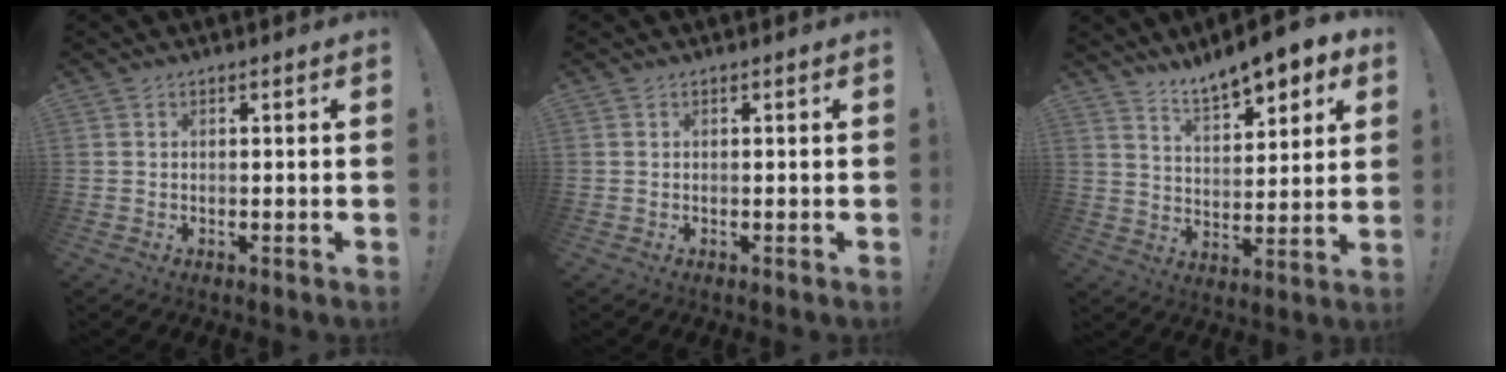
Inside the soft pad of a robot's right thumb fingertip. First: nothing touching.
{"total": 0.0}
{"total": 10.1, "force": [8.5, 2.8, 4.6], "torque": [-0.076, -0.065, 0.150]}